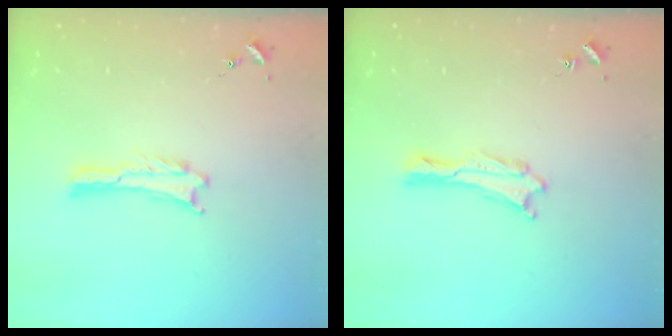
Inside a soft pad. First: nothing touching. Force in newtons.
{"total": 0.8, "press": 0.7, "slide": 0.2}